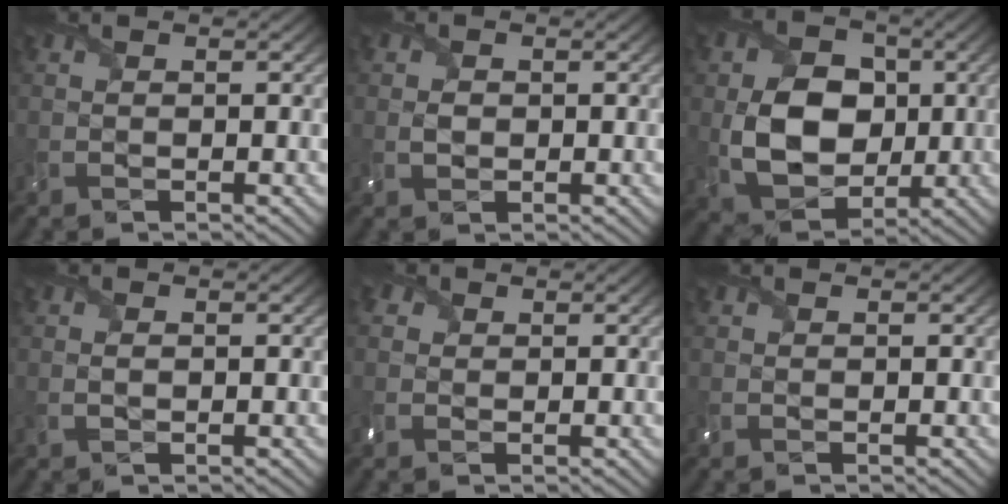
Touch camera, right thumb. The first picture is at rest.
{"total": 1.5, "force": [0.0, 1.3, 0.8], "torque": [-0.023, -0.003, -0.002]}
{"total": 10.2, "force": [-0.1, 7.7, 6.6], "torque": [-0.146, -0.008, -0.002]}
{"total": 0.9, "force": [0.0, 0.6, 0.7], "torque": [-0.019, -0.002, 0.002]}
{"total": 2.0, "force": [0.7, 1.7, 0.6], "torque": [-0.019, 0.003, 0.008]}
{"total": 0.6, "force": [0.4, 0.4, 0.1], "torque": [-0.005, 0.003, 0.006]}